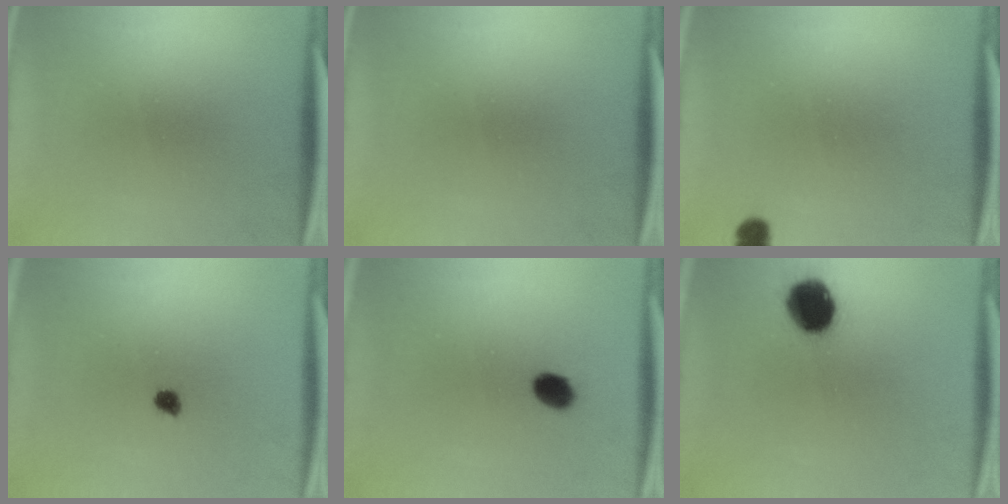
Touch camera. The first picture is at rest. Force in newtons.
{"total": 0.0}
{"total": 1.8}
{"total": 1.8}
{"total": 3.0}
{"total": 11.8}